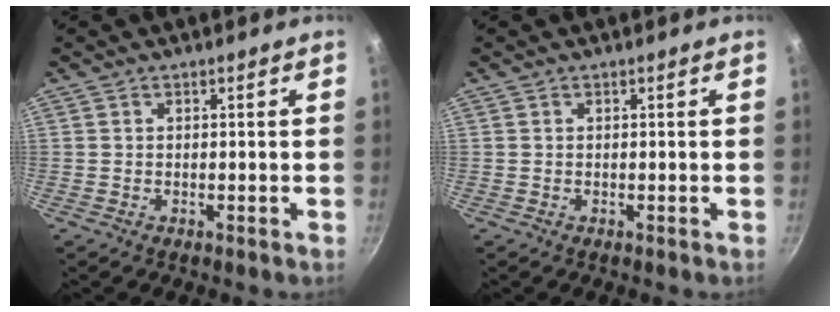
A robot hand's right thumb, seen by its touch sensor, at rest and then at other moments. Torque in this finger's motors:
{"motor_torque": [-0.18, 0.09, -0.15, 0.09, 0.00]}